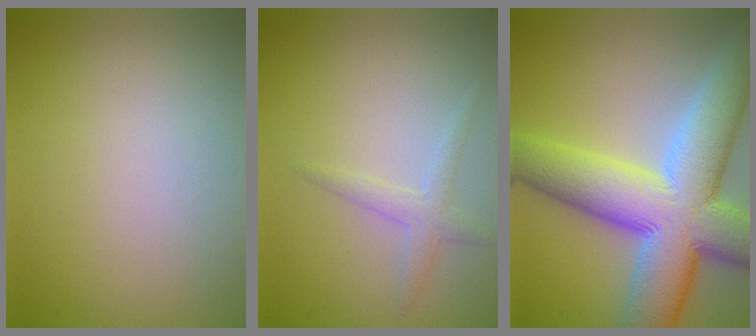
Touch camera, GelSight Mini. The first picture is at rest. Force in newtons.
{"total": 1.6, "press": 1.6, "slide": 0.0}
{"total": 13.2, "press": 13.2, "slide": 0.9}